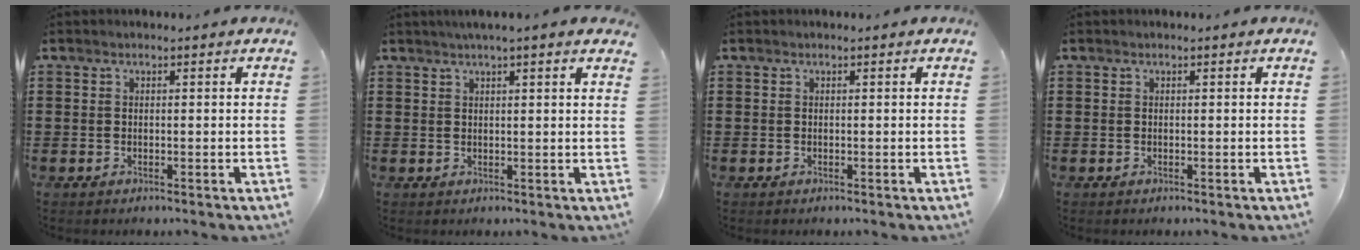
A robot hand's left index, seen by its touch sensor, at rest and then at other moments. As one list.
[{"total": 2.0, "force": [1.6, -0.2, 1.3], "torque": [-0.027, 0.003, 0.029]}, {"total": 0.0}, {"total": 0.0}]